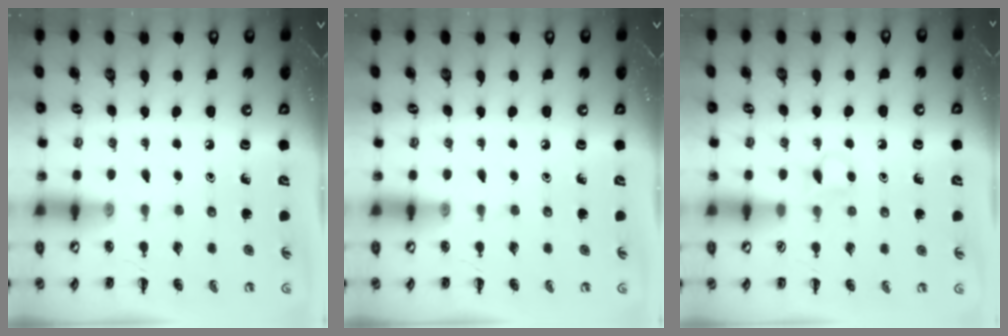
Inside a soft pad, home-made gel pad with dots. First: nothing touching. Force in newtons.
{"total": 0.0}
{"total": 3.6, "press": 3.4, "slide": 1.3}